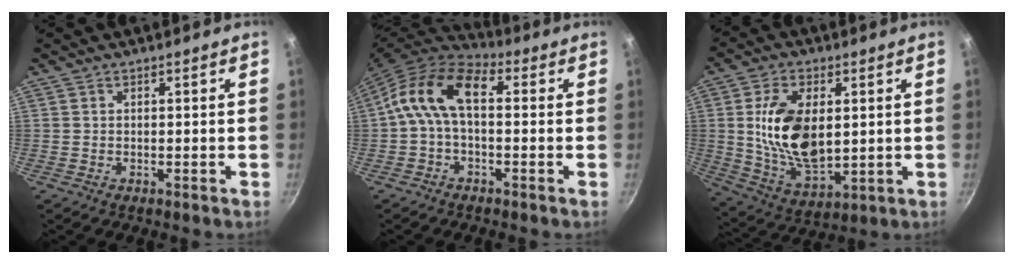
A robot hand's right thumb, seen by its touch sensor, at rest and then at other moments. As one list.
[{"total": 12.6, "force": [1.0, 7.0, 10.5], "torque": [-0.189, 0.040, 0.004]}, {"total": 16.0, "force": [1.9, 8.9, 13.2], "torque": [-0.231, -0.015, 0.047]}]